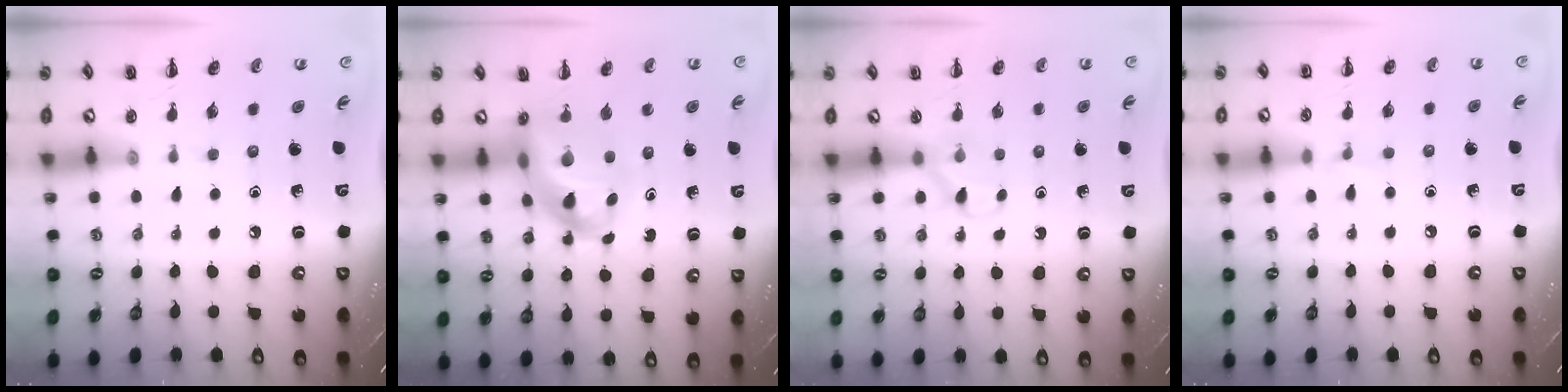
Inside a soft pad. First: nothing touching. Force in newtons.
{"total": 11.9, "press": 11.5, "slide": 3.1}
{"total": 5.4, "press": 5.2, "slide": 1.5}
{"total": 4.3, "press": 4.1, "slide": 1.4}